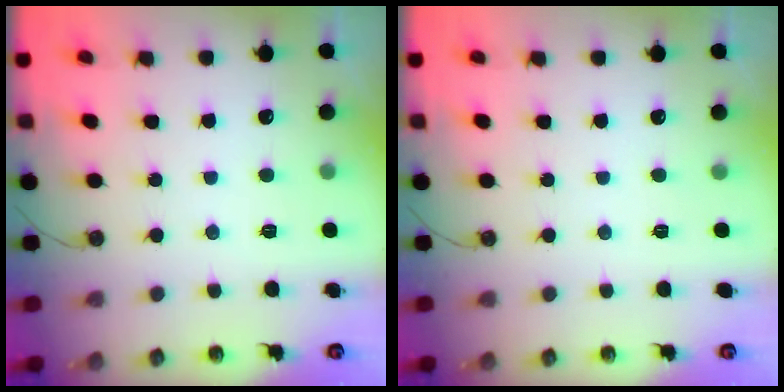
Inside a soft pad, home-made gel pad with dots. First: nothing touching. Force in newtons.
{"total": 0.0}